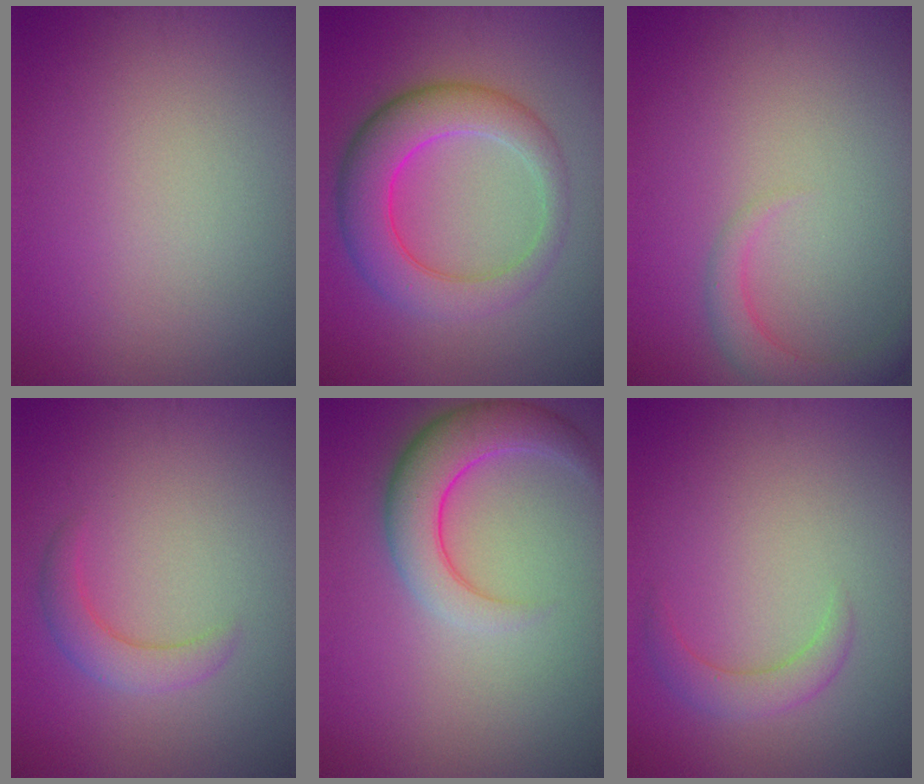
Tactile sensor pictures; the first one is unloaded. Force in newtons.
{"total": 6.5, "press": 6.5, "slide": 0.2}
{"total": 2.4, "press": 2.4, "slide": 0.2}
{"total": 2.5, "press": 2.5, "slide": 0.2}
{"total": 5.0, "press": 5.0, "slide": 0.5}
{"total": 2.0, "press": 2.0, "slide": 0.1}